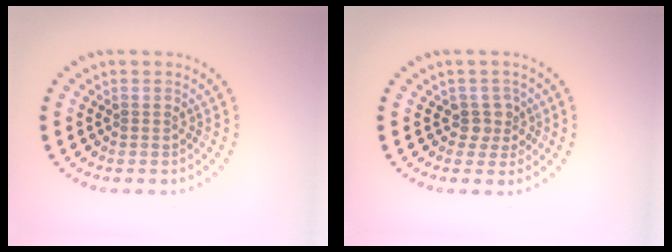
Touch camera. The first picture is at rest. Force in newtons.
{"total": 1.8, "press": 1.4, "slide": 1.1}